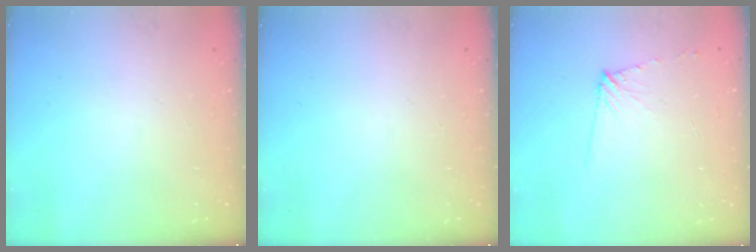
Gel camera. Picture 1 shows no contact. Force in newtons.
{"total": 0.0}
{"total": 5.3, "press": 5.2, "slide": 0.7}